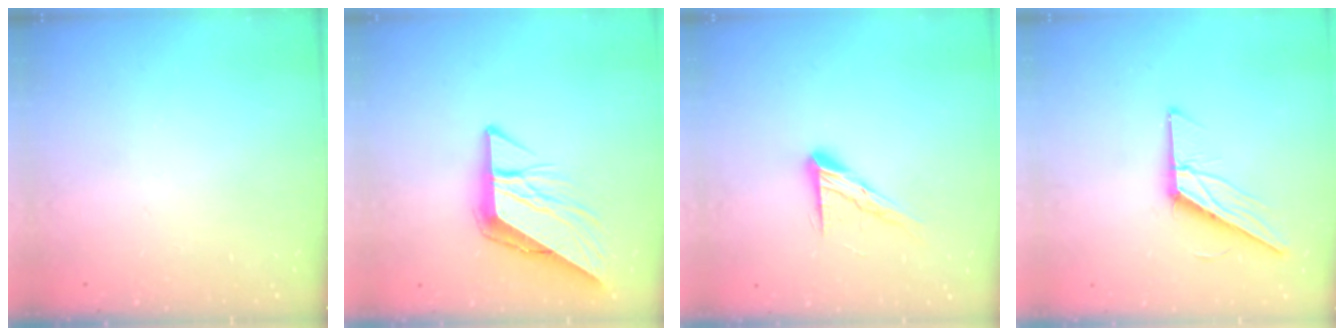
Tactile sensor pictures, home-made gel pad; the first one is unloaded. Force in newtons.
{"total": 10.6, "press": 10.5, "slide": 1.3}
{"total": 10.6, "press": 10.6, "slide": 0.8}
{"total": 11.5, "press": 11.5, "slide": 0.2}